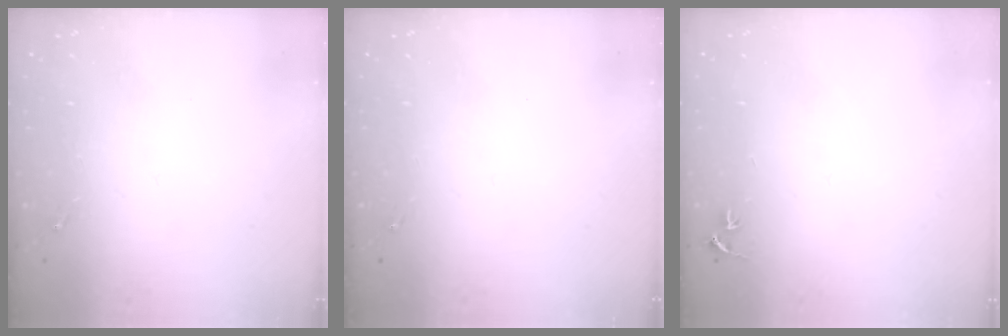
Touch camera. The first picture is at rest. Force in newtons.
{"total": 0.0}
{"total": 2.9, "press": 2.9, "slide": 0.2}